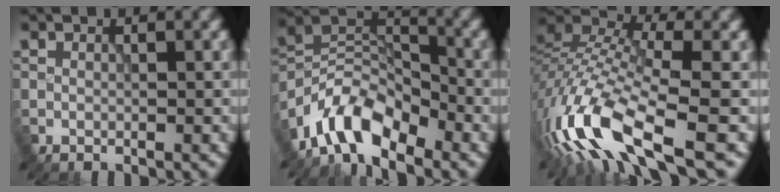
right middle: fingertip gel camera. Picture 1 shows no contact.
{"total": 7.2, "force": [-5.6, 3.0, 3.5], "torque": [-0.052, 0.008, -0.117]}
{"total": 12.6, "force": [-6.8, 4.0, 9.9], "torque": [-0.205, 0.008, -0.133]}